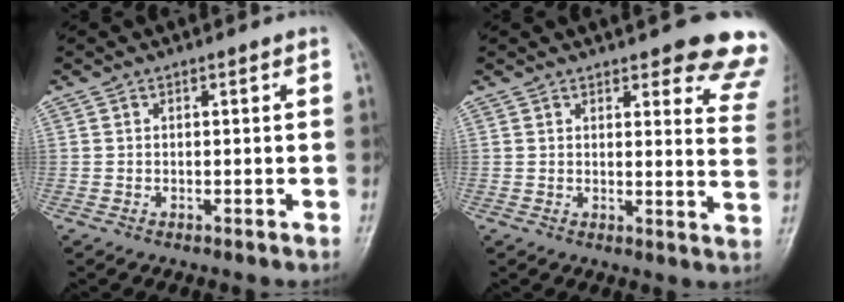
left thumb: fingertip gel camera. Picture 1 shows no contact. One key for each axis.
{"total": 13.9, "fx": 11.5, "fy": 3.7, "fz": 7.0, "tx": -0.033, "ty": -0.068, "tz": 0.105}